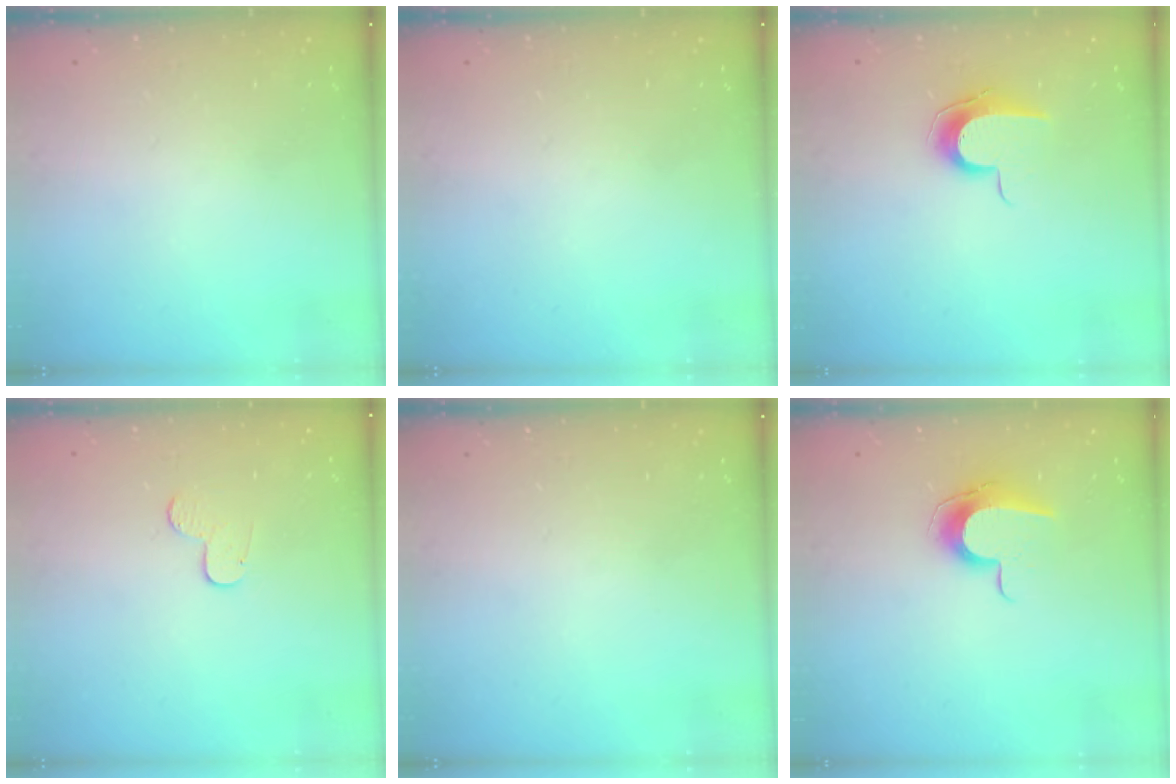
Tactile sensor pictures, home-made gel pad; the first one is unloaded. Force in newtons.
{"total": 0.0}
{"total": 8.9, "press": 8.9, "slide": 0.9}
{"total": 3.7, "press": 3.7, "slide": 0.4}
{"total": 0.0}
{"total": 10.1, "press": 10.1, "slide": 0.6}